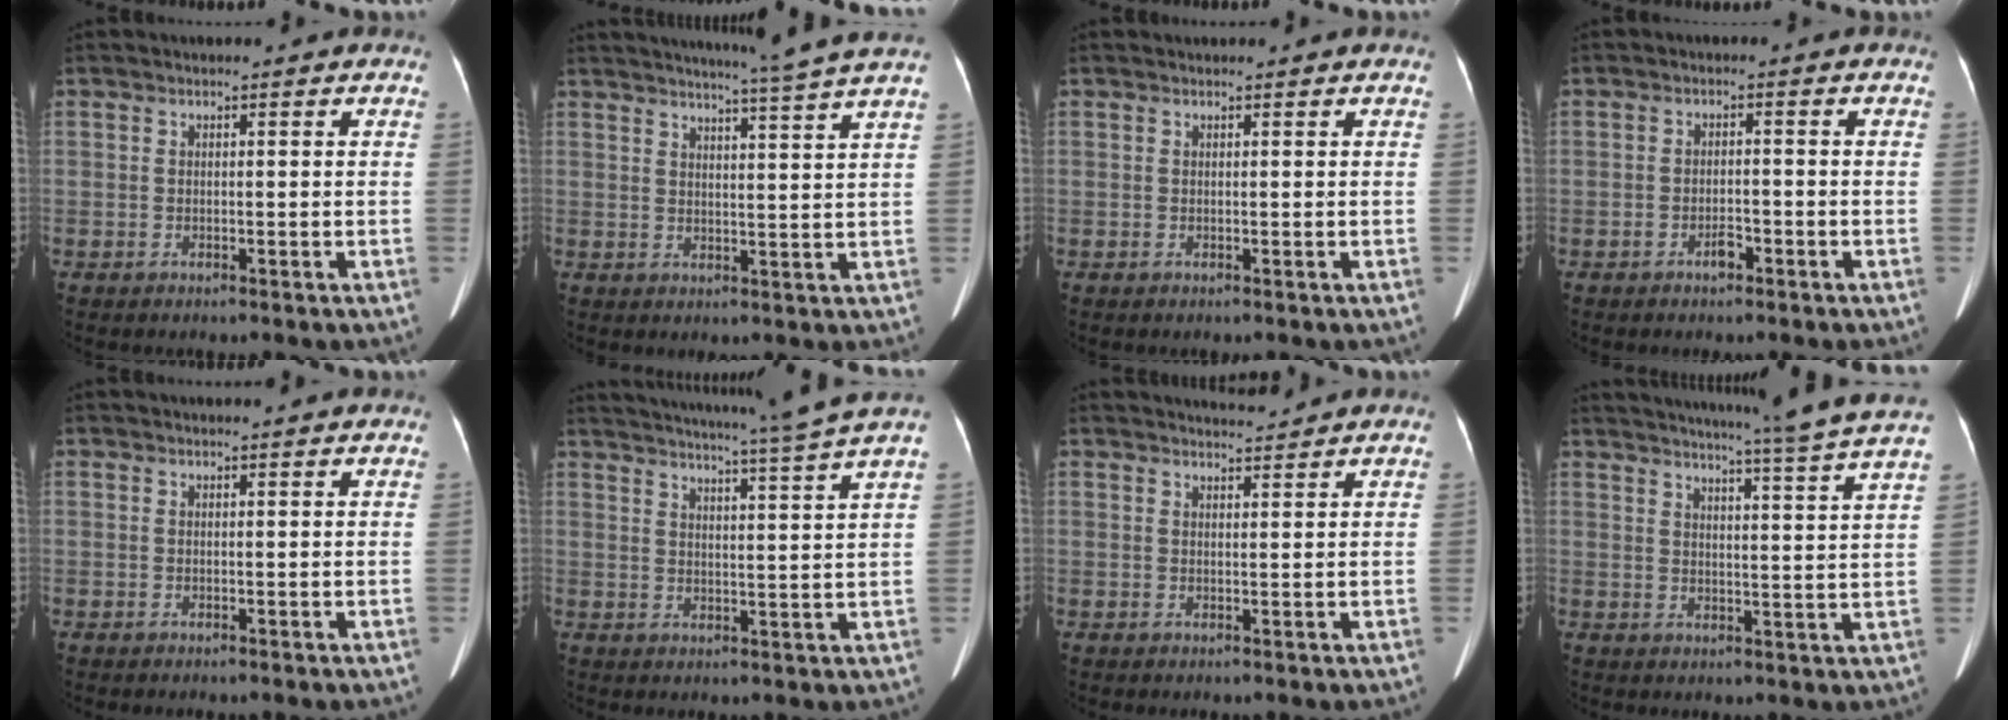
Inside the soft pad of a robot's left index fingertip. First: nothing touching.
{"total": 10.9, "force": [9.6, -2.4, 4.6], "torque": [-0.070, -0.023, 0.116]}
{"total": 0.7, "force": [0.7, 0.2, 0.0], "torque": [-0.007, 0.011, 0.013]}
{"total": 1.9, "force": [-1.3, 0.9, 1.1], "torque": [-0.019, 0.003, -0.019]}
{"total": 1.6, "force": [1.6, 0.0, 0.3], "torque": [-0.007, 0.007, 0.021]}
{"total": 15.0, "force": [13.2, -2.9, 6.4], "torque": [-0.108, -0.045, 0.174]}
{"total": 2.4, "force": [2.3, -0.5, -0.2], "torque": [-0.001, 0.000, 0.043]}
{"total": 18.4, "force": [16.4, -2.5, 8.0], "torque": [-0.131, -0.051, 0.198]}